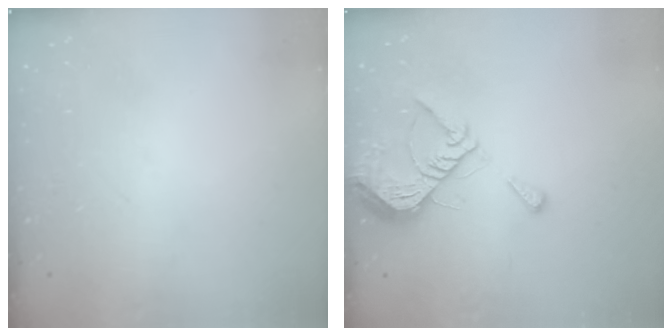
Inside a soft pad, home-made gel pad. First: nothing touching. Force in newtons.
{"total": 9.0, "press": 9.0, "slide": 1.1}